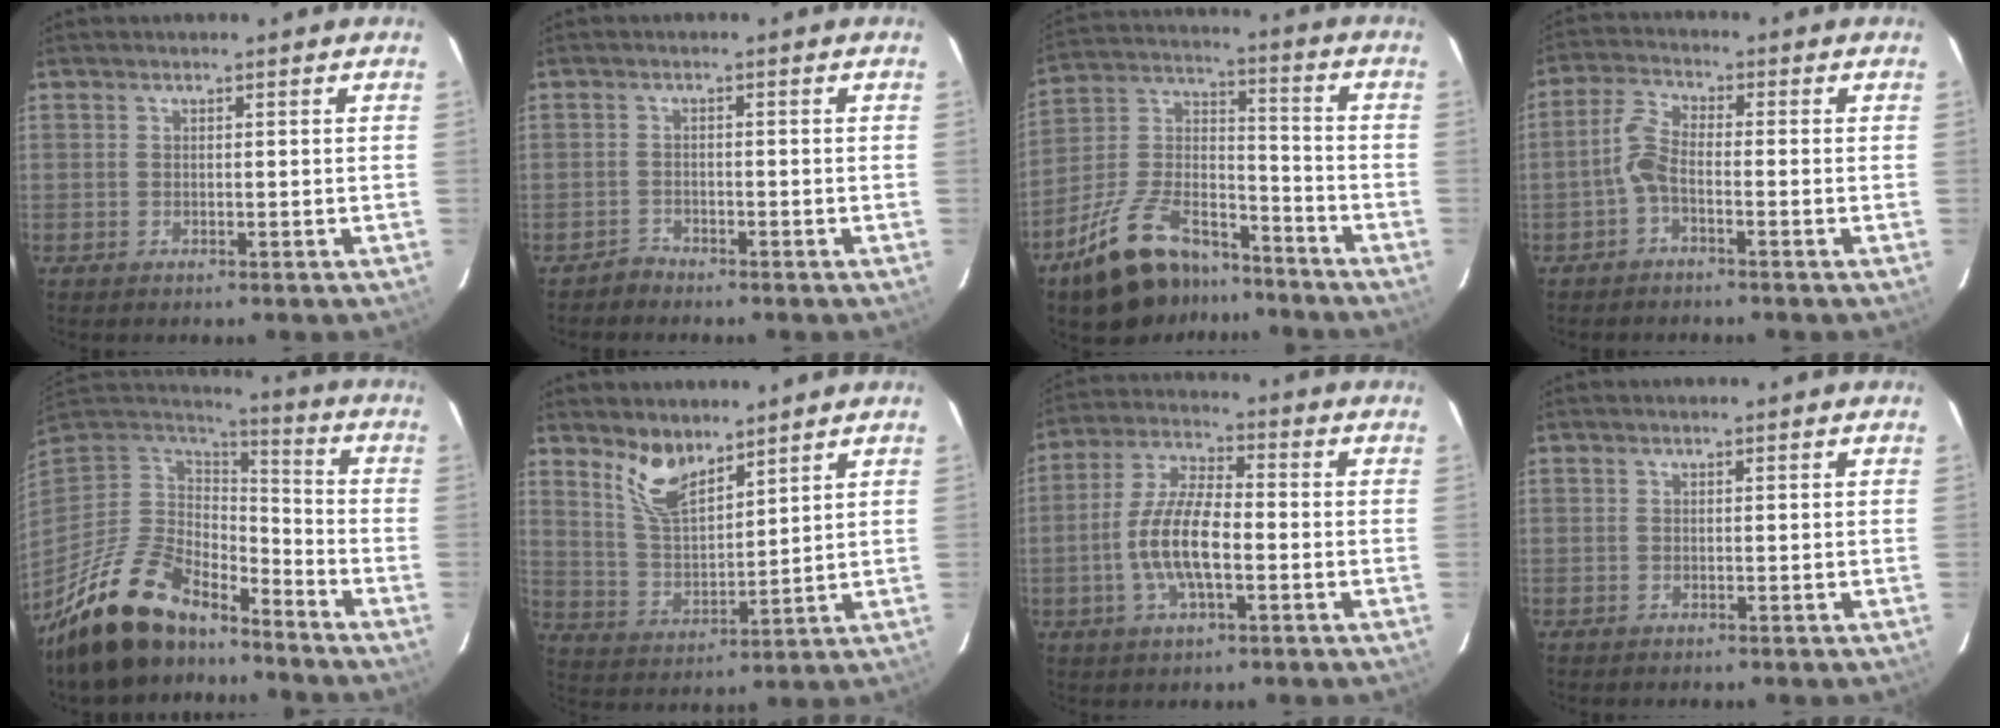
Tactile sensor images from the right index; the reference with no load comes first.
{"total": 1.5, "force": [-1.3, 0.5, -0.6], "torque": [0.008, 0.007, -0.027]}
{"total": 19.2, "force": [-13.3, 9.3, 10.3], "torque": [-0.210, 0.030, -0.216]}
{"total": 4.0, "force": [-1.8, 1.3, 3.3], "torque": [-0.081, 0.013, -0.040]}
{"total": 22.6, "force": [-16.7, 9.8, 11.7], "torque": [-0.251, -0.011, -0.282]}
{"total": 8.7, "force": [6.6, 3.0, 4.8], "torque": [-0.093, -0.002, 0.136]}
{"total": 11.2, "force": [-2.8, 3.8, 10.1], "torque": [-0.208, 0.003, -0.054]}
{"total": 0.0}